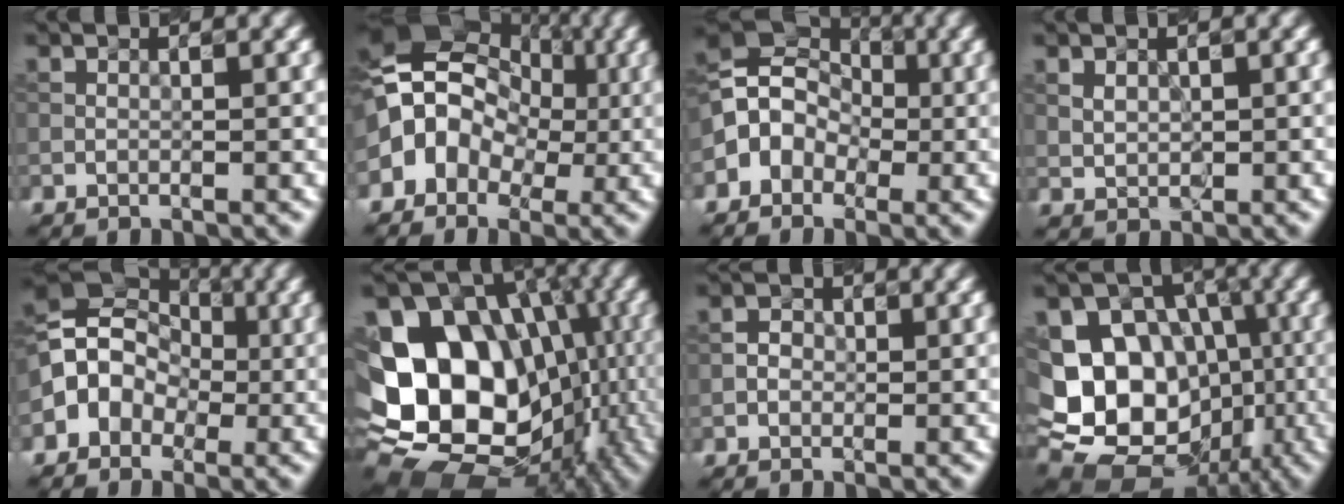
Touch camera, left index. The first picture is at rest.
{"total": 7.8, "force": [-0.5, 6.2, 4.6], "torque": [-0.051, 0.023, -0.031]}
{"total": 4.3, "force": [-1.0, 3.7, 1.9], "torque": [-0.027, 0.018, -0.034]}
{"total": 1.2, "force": [0.6, 0.8, 0.6], "torque": [-0.011, 0.002, 0.014]}
{"total": 5.1, "force": [-0.9, 4.4, 2.4], "torque": [-0.027, 0.017, -0.036]}
{"total": 17.8, "force": [-2.3, 13.9, 10.8], "torque": [-0.168, 0.010, -0.024]}
{"total": 1.1, "force": [-0.1, 1.0, 0.5], "torque": [-0.006, 0.004, -0.010]}
{"total": 14.5, "force": [-1.7, 12.0, 8.0], "torque": [-0.139, -0.004, -0.030]}